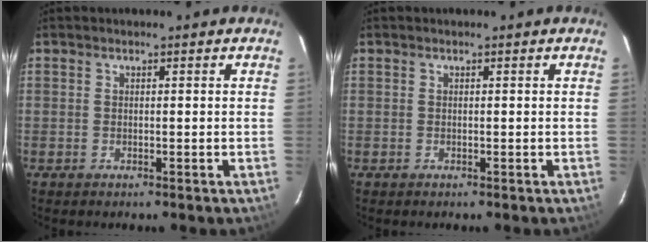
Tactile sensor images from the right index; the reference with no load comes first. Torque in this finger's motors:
{"motor_torque": [-0.01, 0.00, 0.01, 0.00]}